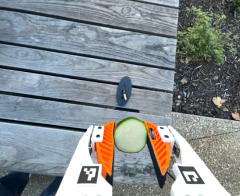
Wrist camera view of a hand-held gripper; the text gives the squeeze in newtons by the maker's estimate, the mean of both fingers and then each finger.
{"total": 13.8, "left": 14.2, "right": 13.5}